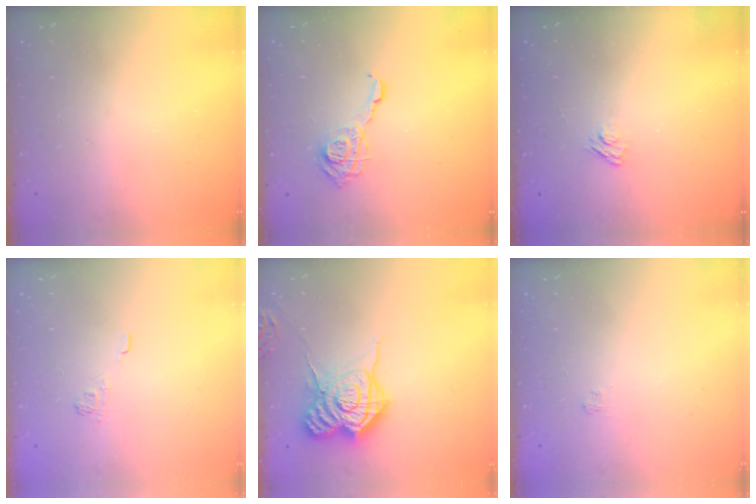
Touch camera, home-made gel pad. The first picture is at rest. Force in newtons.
{"total": 10.4, "press": 10.4, "slide": 0.4}
{"total": 3.1, "press": 2.8, "slide": 1.3}
{"total": 2.3, "press": 1.8, "slide": 1.3}
{"total": 15.9, "press": 15.9, "slide": 1.0}
{"total": 1.7, "press": 1.2, "slide": 1.1}